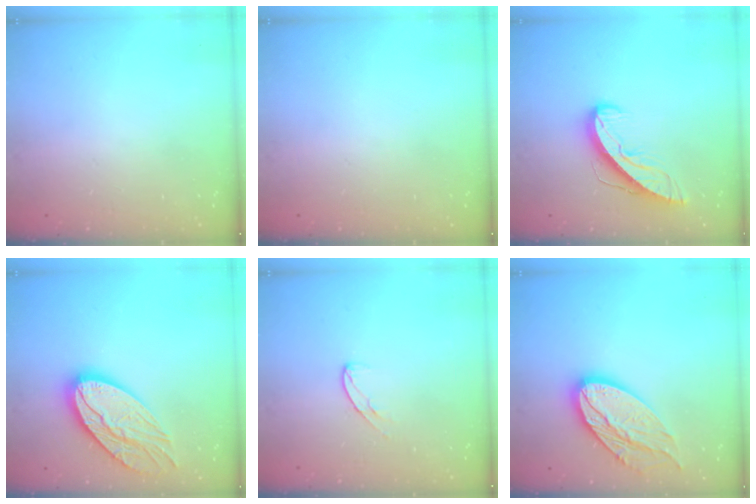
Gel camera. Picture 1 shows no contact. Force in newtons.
{"total": 0.0}
{"total": 9.2, "press": 9.2, "slide": 0.9}
{"total": 17.0, "press": 17.0, "slide": 1.1}
{"total": 5.7, "press": 5.7, "slide": 0.4}
{"total": 18.4, "press": 18.4, "slide": 1.5}